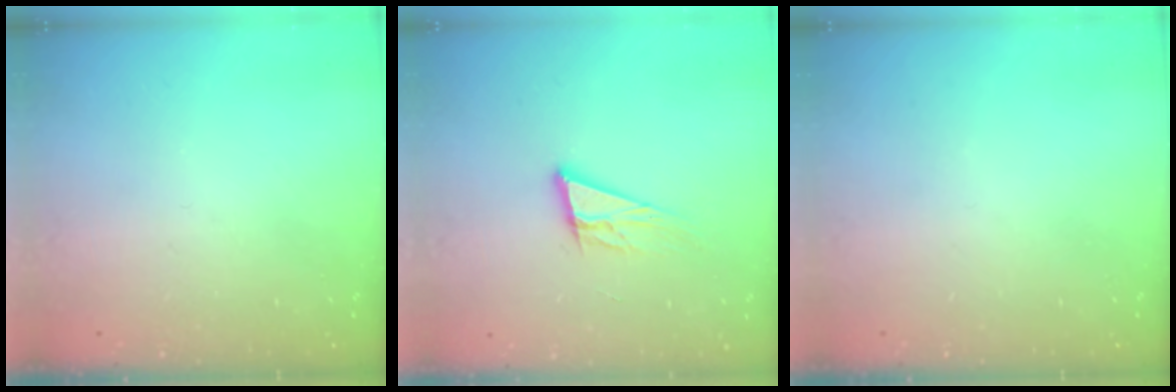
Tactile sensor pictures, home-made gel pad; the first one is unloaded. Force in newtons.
{"total": 12.2, "press": 11.7, "slide": 3.4}
{"total": 0.0}